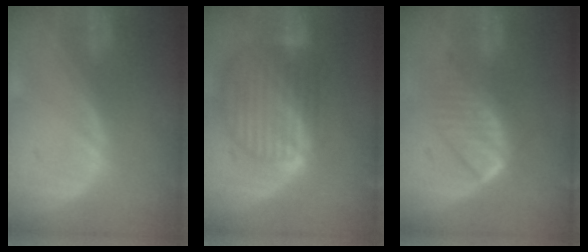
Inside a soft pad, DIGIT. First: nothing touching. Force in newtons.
{"total": 10.4, "press": 8.8, "slide": 5.5}
{"total": 6.8, "press": 5.9, "slide": 3.4}